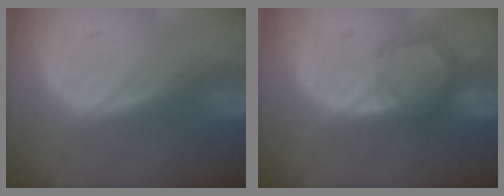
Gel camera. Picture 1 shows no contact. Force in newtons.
{"total": 3.7, "press": 3.7, "slide": 0.4}